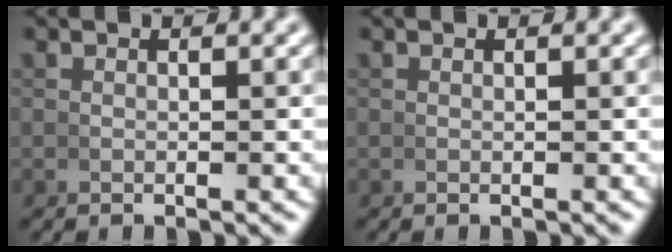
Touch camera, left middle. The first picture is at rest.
{"total": 0.0}